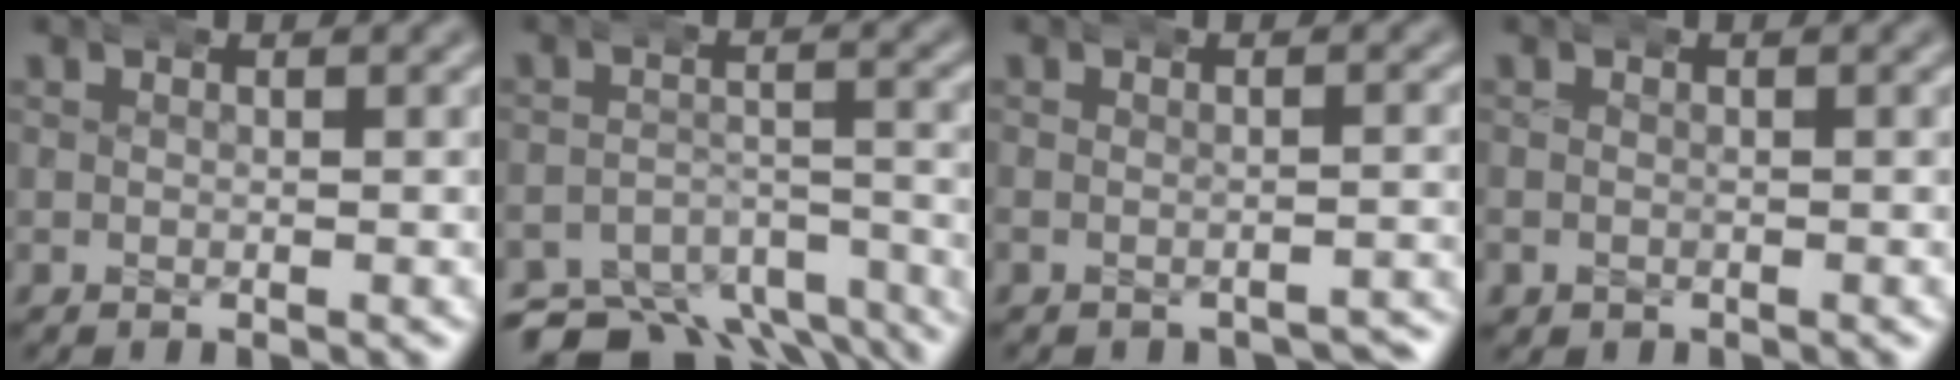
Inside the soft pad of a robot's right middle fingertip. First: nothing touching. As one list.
[{"total": 9.2, "force": [-7.6, 3.7, 3.6], "torque": [-0.037, -0.024, -0.116]}, {"total": 2.0, "force": [-1.9, 0.1, 0.3], "torque": [-0.004, 0.001, -0.031]}, {"total": 0.7, "force": [-0.1, 0.7, 0.1], "torque": [-0.001, 0.002, -0.001]}]